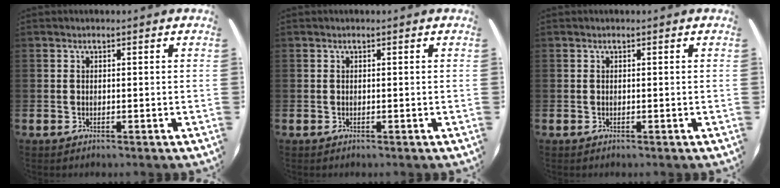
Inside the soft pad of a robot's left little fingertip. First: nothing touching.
{"total": 0.0}
{"total": 0.0}